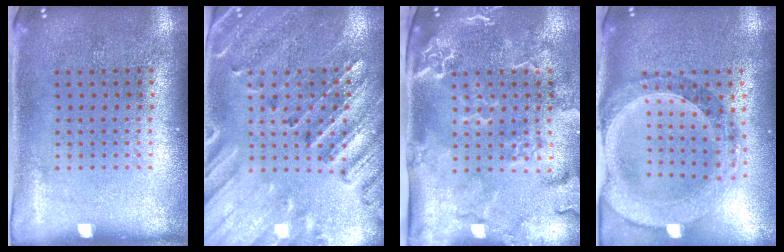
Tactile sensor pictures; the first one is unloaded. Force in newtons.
{"total": 2.9, "press": 2.6, "slide": 1.1}
{"total": 2.9, "press": 2.4, "slide": 1.6}
{"total": 1.5, "press": 1.4, "slide": 0.5}